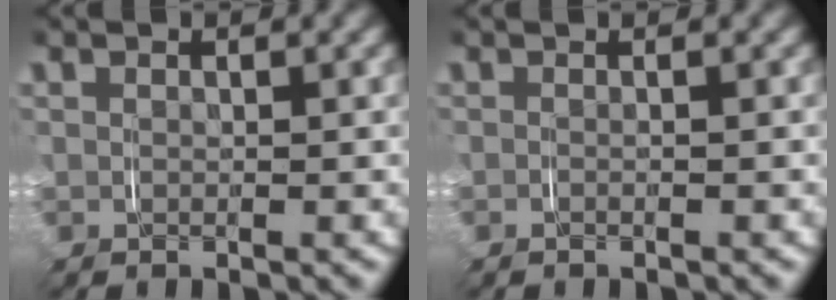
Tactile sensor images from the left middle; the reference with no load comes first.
{"total": 0.7, "force": [-0.3, -0.6, -0.2], "torque": [0.007, 0.001, -0.009]}